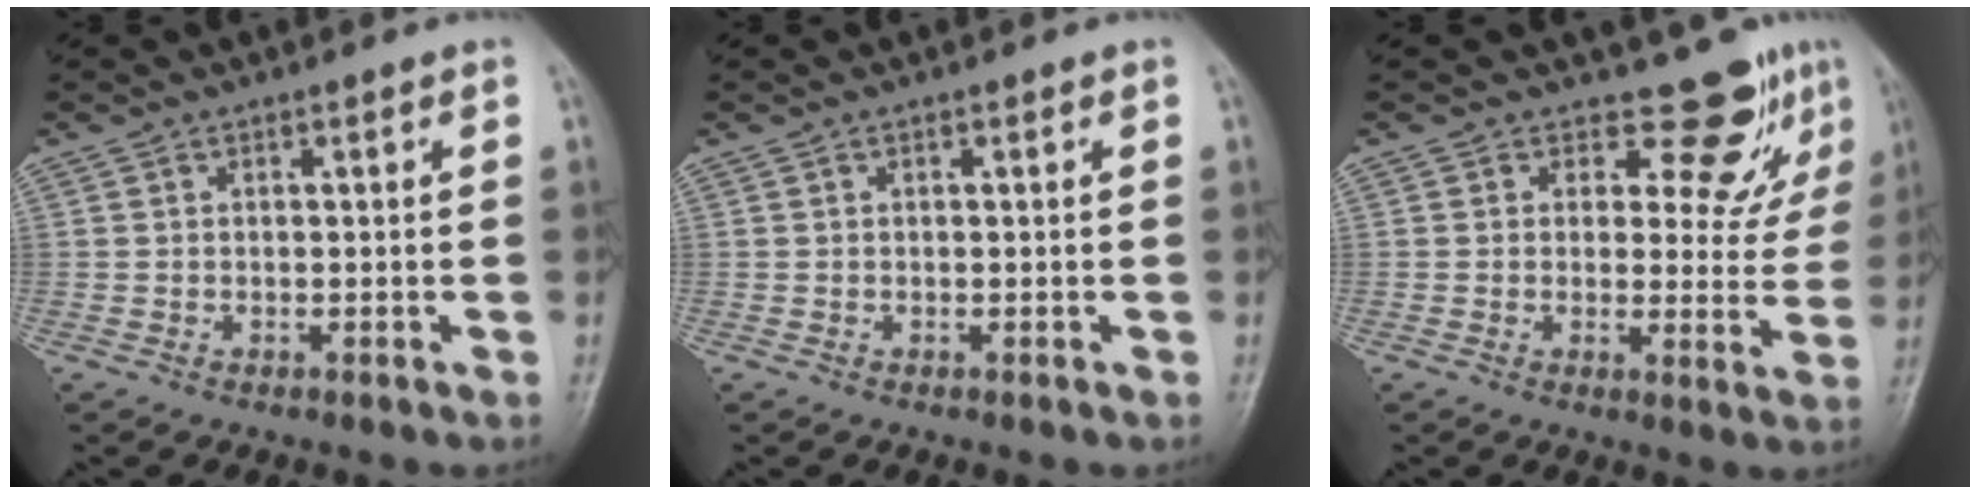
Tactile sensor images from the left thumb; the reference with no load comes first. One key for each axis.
{"total": 0.0}
{"total": 7.4, "fx": 5.9, "fy": 3.8, "fz": 2.4, "tx": 0.000, "ty": -0.049, "tz": 0.066}